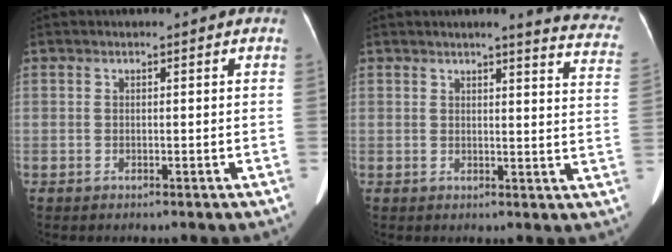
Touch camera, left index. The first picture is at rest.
{"total": 11.2, "force": [10.0, 0.6, 5.0], "torque": [-0.036, -0.057, 0.079]}